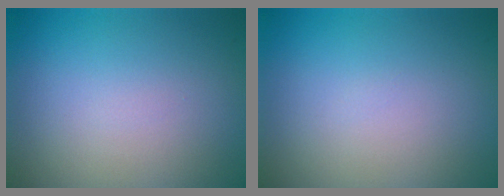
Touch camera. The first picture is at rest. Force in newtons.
{"total": 0.0}